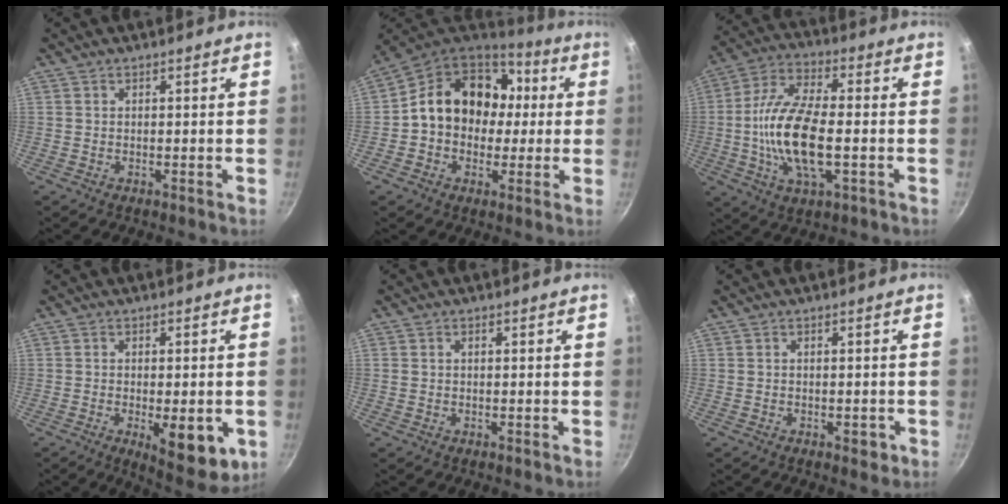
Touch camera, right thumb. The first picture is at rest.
{"total": 17.1, "force": [0.2, 13.5, 10.5], "torque": [-0.131, 0.044, -0.003]}
{"total": 16.6, "force": [-2.1, 6.9, 15.0], "torque": [-0.301, 0.016, -0.040]}
{"total": 10.8, "force": [-3.2, 4.1, 9.5], "torque": [-0.115, -0.014, -0.036]}
{"total": 0.7, "force": [0.1, 0.5, 0.4], "torque": [-0.010, 0.004, 0.004]}
{"total": 1.9, "force": [-0.8, 1.0, 1.5], "torque": [-0.012, 0.002, -0.009]}